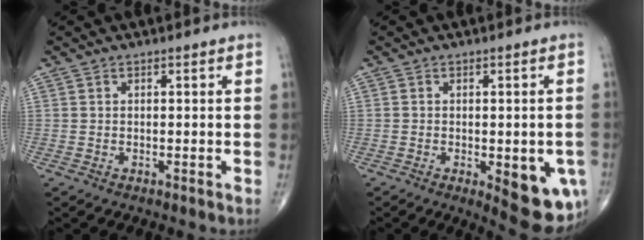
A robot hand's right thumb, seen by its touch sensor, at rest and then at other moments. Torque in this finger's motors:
{"motor_torque": [1.58, 1.29, 0.30, -0.37, 0.14]}